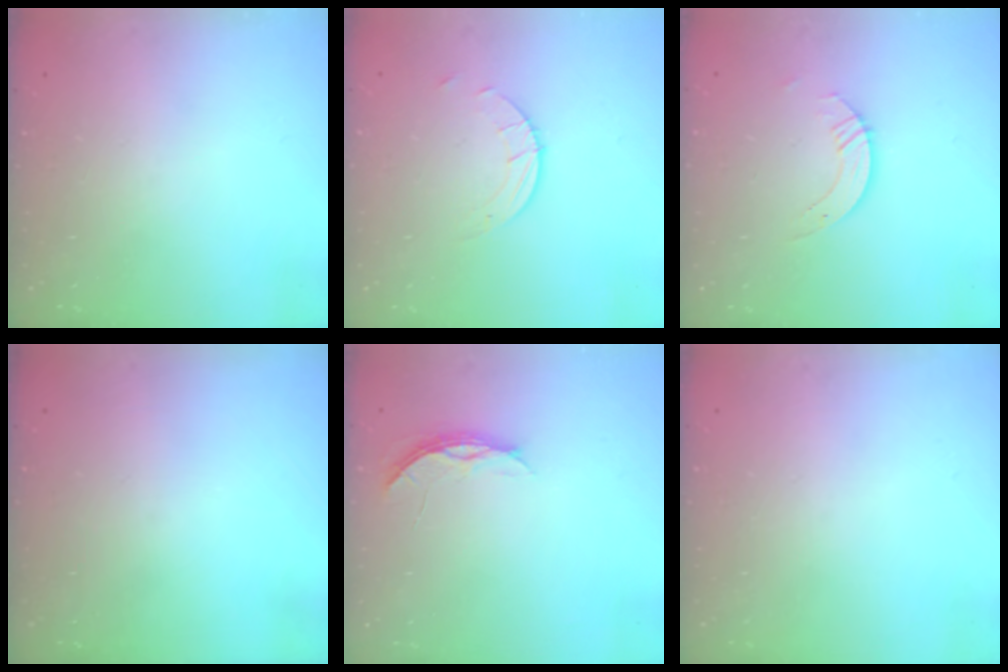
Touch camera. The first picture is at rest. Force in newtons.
{"total": 2.7, "press": 2.7, "slide": 0.3}
{"total": 3.6, "press": 3.6, "slide": 0.3}
{"total": 0.0}
{"total": 3.9, "press": 3.9, "slide": 0.4}
{"total": 0.0}